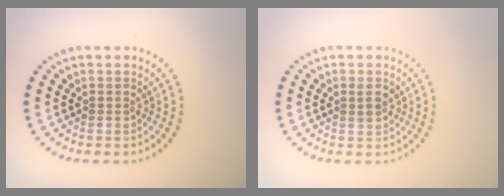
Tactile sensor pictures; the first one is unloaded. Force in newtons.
{"total": 1.5, "press": 1.3, "slide": 0.7}